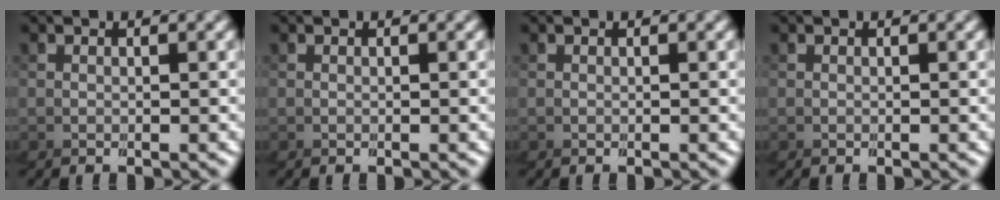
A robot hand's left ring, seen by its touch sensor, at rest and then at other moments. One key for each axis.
{"total": 0.0}
{"total": 0.0}
{"total": 0.0}